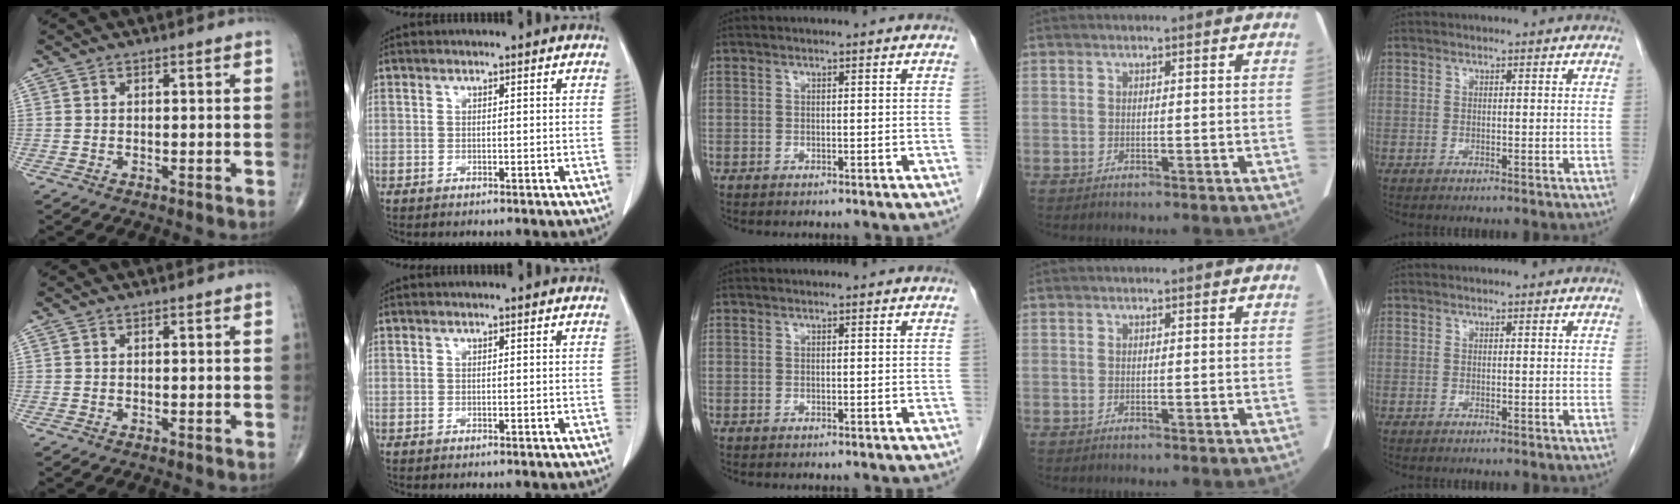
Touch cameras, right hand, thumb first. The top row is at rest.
{}